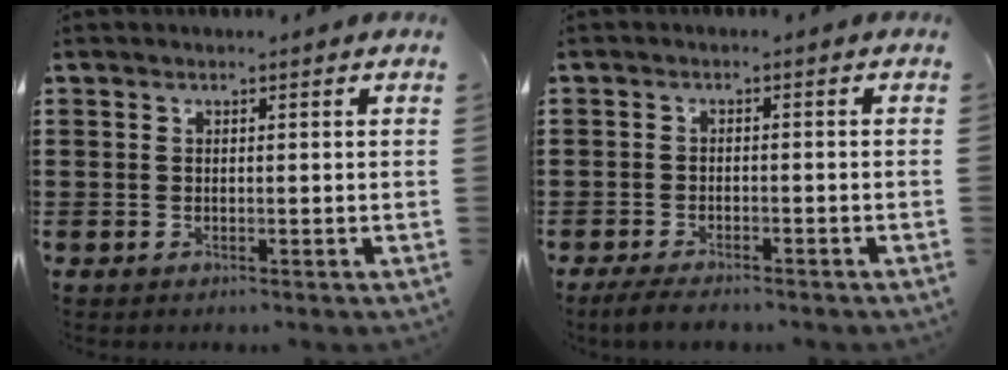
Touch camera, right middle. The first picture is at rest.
{"total": 2.6, "force": [-2.4, 0.5, 0.8], "torque": [-0.030, -0.002, -0.054]}